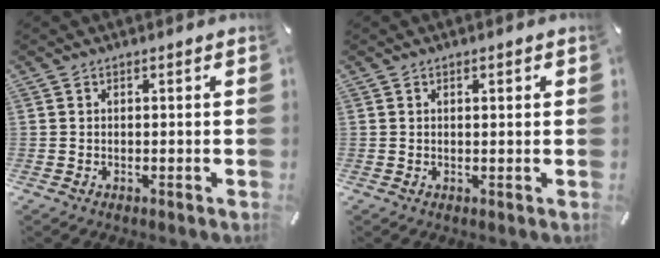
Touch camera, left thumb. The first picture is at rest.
{"total": 0.8, "force": [0.3, 0.3, 0.6], "torque": [-0.014, 0.001, 0.005]}